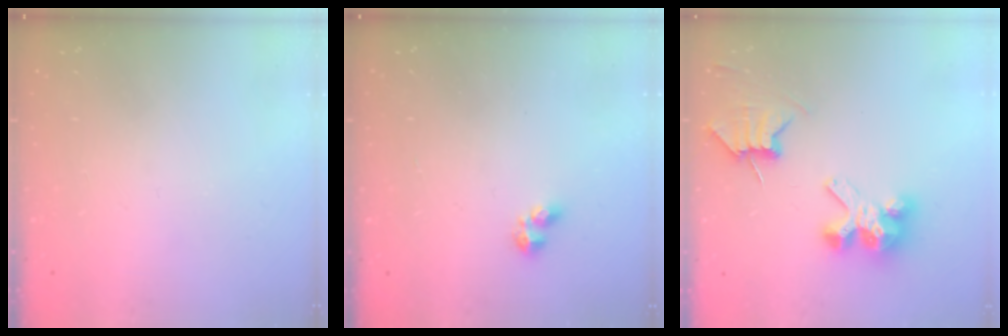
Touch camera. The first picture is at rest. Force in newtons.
{"total": 2.3, "press": 2.2, "slide": 0.6}
{"total": 7.1, "press": 7.1, "slide": 0.7}